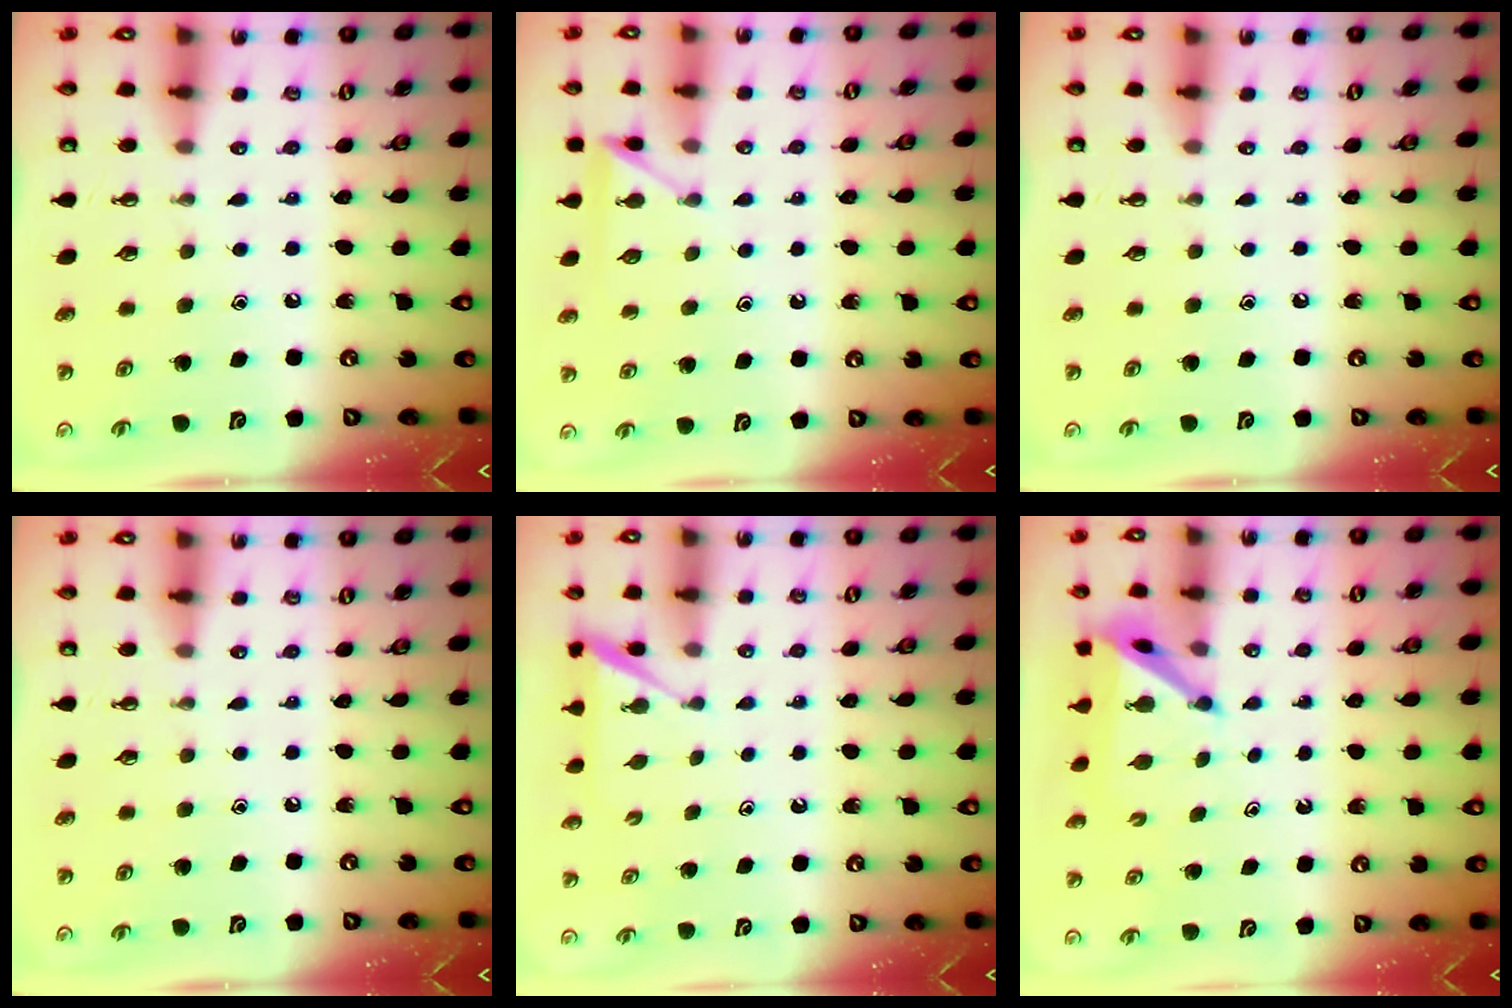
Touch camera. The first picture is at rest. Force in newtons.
{"total": 5.2, "press": 5.2, "slide": 0.6}
{"total": 0.0}
{"total": 0.0}
{"total": 3.5, "press": 3.4, "slide": 0.4}
{"total": 5.1, "press": 5.0, "slide": 0.1}